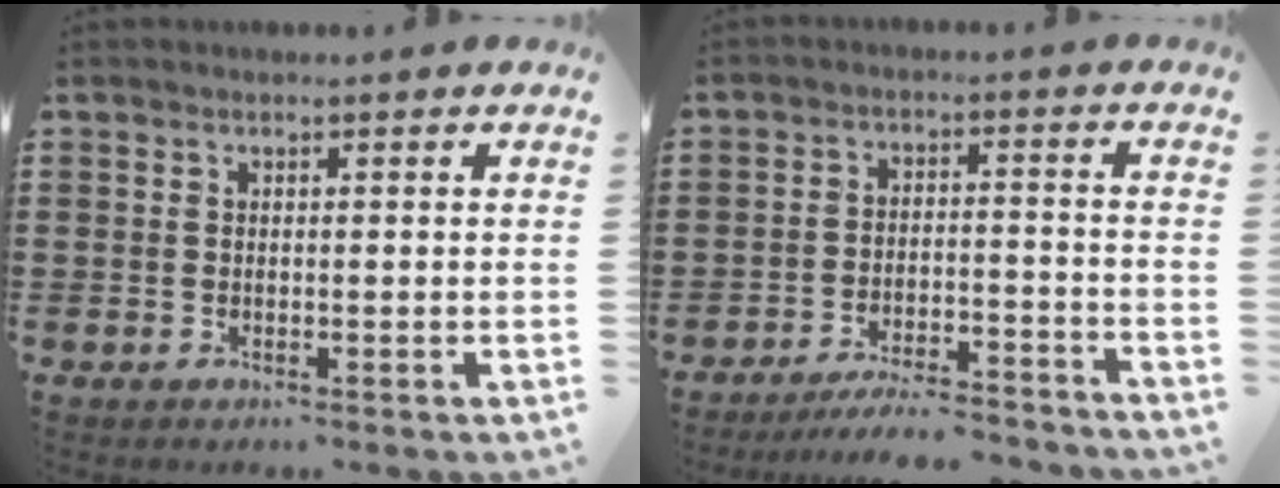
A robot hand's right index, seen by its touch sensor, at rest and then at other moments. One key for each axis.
{"total": 5.4, "fx": -5.2, "fy": 0.2, "fz": 1.5, "tx": -0.033, "ty": -0.004, "tz": -0.105}